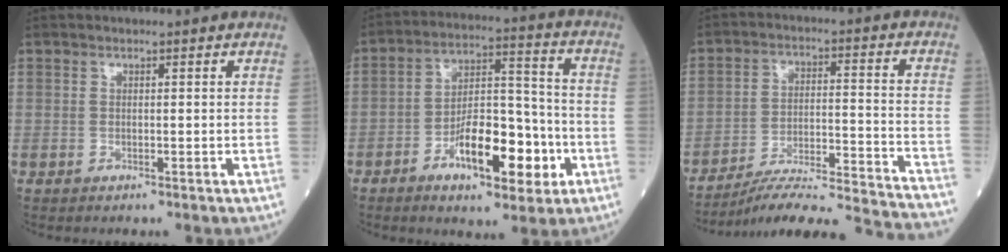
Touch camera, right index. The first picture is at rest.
{"total": 13.2, "force": [-5.3, 4.6, 11.1], "torque": [-0.193, 0.016, -0.080]}
{"total": 21.4, "force": [-20.2, -1.1, 7.0], "torque": [-0.075, -0.015, -0.286]}